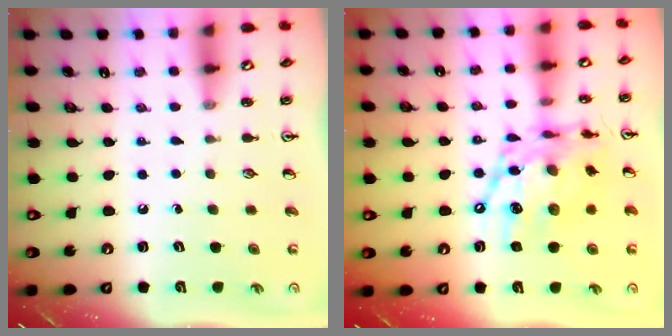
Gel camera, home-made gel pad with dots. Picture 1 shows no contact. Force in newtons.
{"total": 16.2, "press": 16.2, "slide": 1.4}